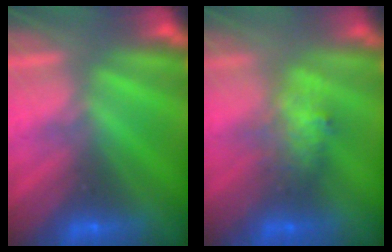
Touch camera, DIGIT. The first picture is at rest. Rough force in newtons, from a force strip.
{"total": 2.6}